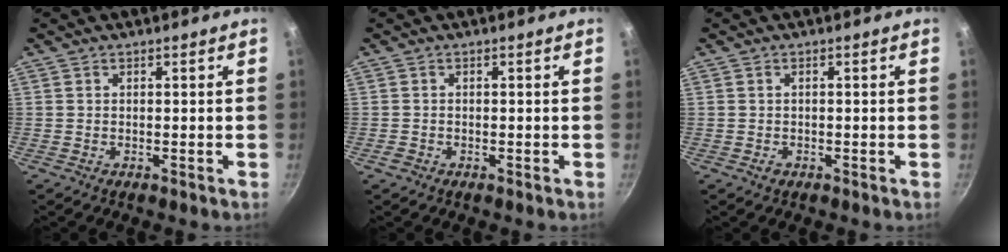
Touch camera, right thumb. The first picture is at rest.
{"total": 1.1, "force": [-0.7, 0.7, 0.4], "torque": [-0.014, 0.004, -0.014]}
{"total": 1.1, "force": [-0.6, 0.7, 0.5], "torque": [-0.009, 0.003, -0.011]}